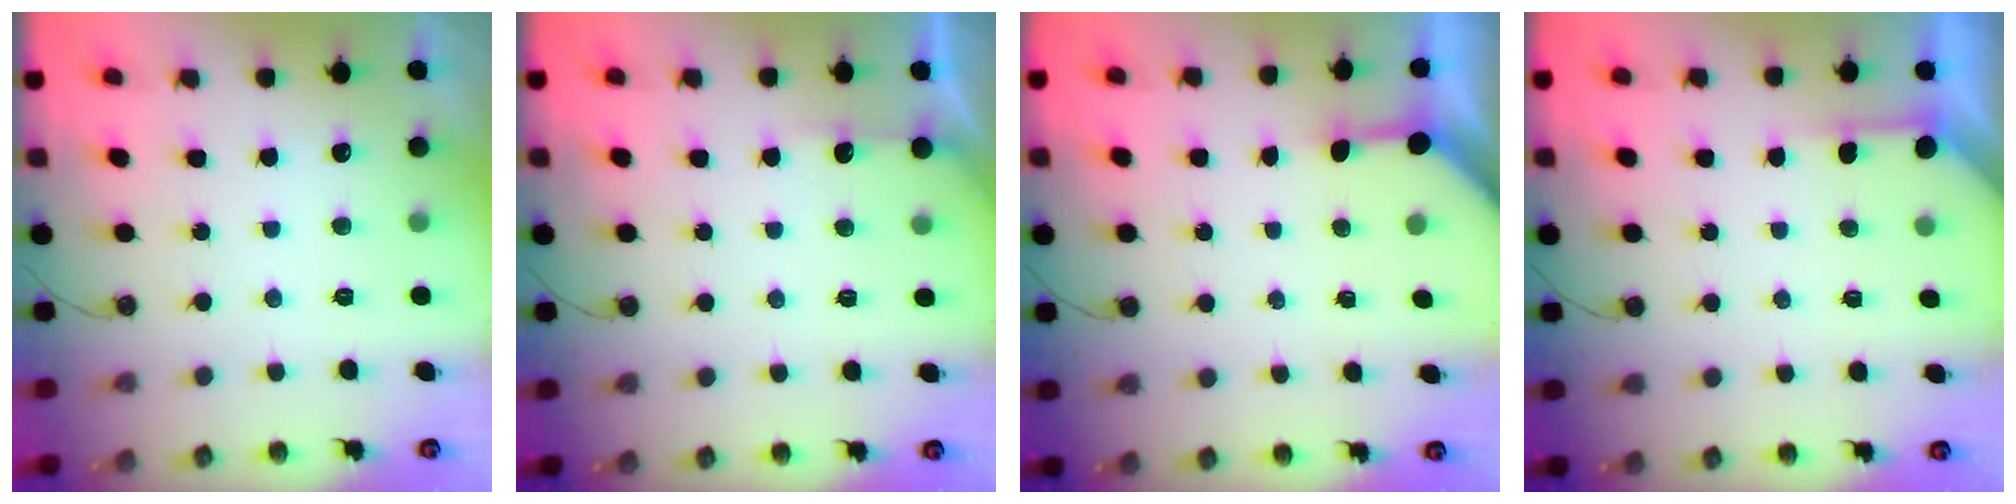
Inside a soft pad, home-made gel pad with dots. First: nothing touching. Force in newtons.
{"total": 2.6, "press": 2.6, "slide": 0.4}
{"total": 3.3, "press": 3.3, "slide": 0.3}
{"total": 4.0, "press": 3.9, "slide": 0.2}